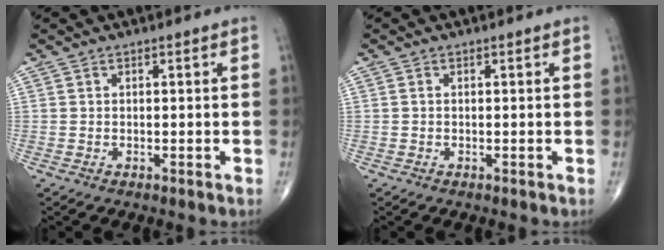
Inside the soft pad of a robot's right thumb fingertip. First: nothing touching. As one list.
[{"total": 0.0}]